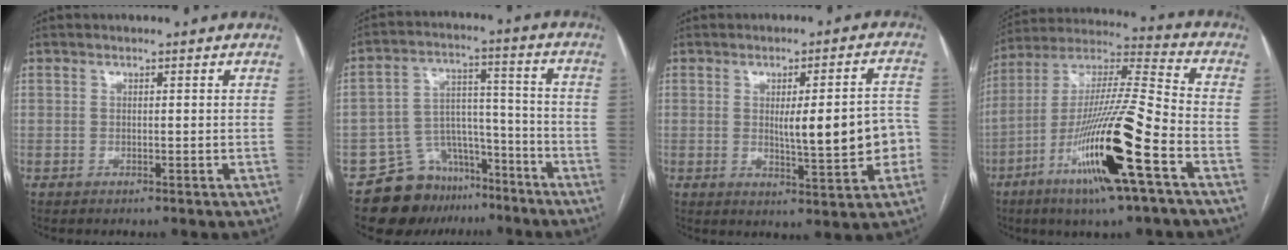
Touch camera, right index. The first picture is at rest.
{"total": 11.4, "force": [-8.8, 6.9, 2.3], "torque": [-0.028, 0.063, -0.137]}
{"total": 10.4, "force": [-0.8, 2.2, 10.1], "torque": [-0.134, 0.014, -0.001]}
{"total": 20.1, "force": [-8.5, 0.8, 18.2], "torque": [-0.358, -0.023, -0.157]}